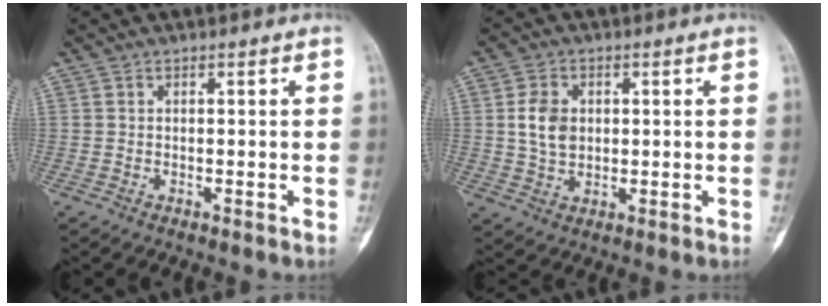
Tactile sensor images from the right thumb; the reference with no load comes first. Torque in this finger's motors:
{"motor_torque": [1.04, 0.78, 0.25, -0.69, -0.02]}